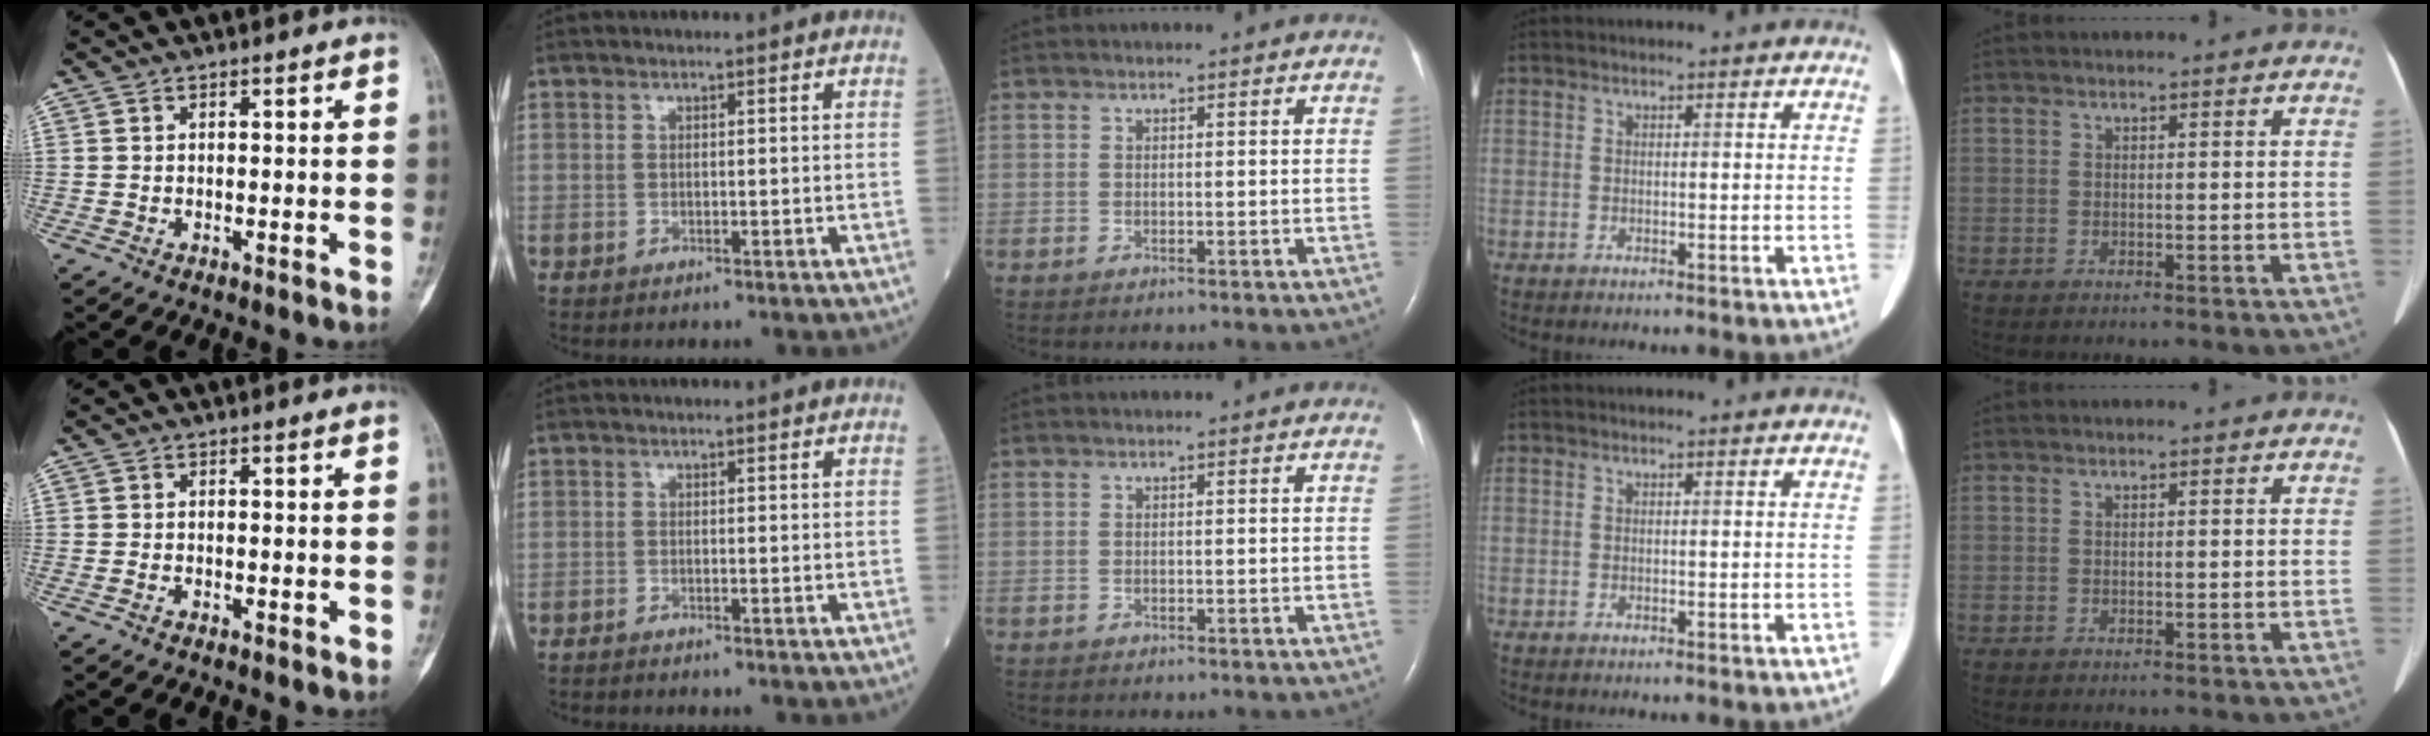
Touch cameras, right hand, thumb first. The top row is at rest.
{"thumb": {"total": 0.8, "force": [-0.4, 0.4, 0.5], "torque": [-0.010, 0.000, -0.008]}, "index": {"total": 1.4, "force": [-1.3, 0.1, 0.5], "torque": [-0.012, -0.003, -0.020]}}